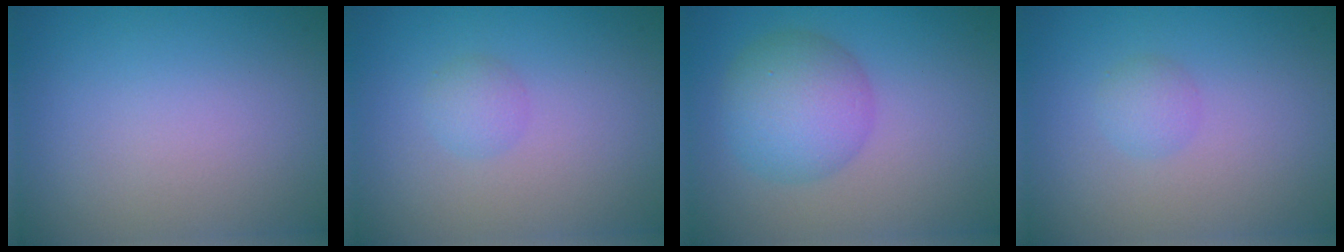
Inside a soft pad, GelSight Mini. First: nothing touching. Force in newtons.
{"total": 1.5, "press": 1.5, "slide": 0.1}
{"total": 5.5, "press": 5.5, "slide": 0.1}
{"total": 1.5, "press": 1.5, "slide": 0.1}